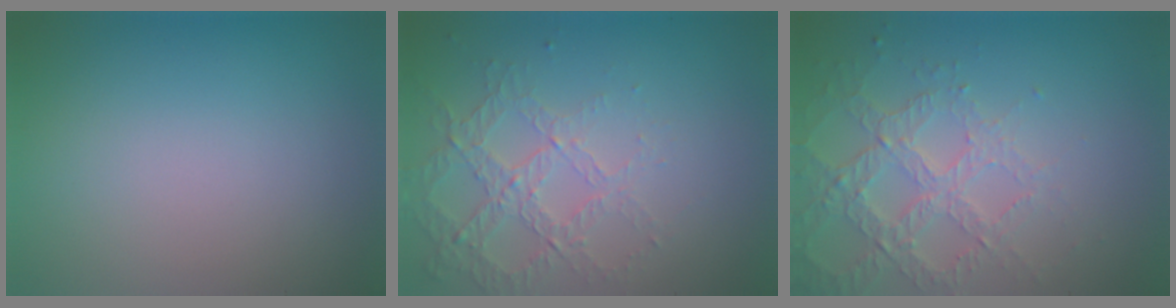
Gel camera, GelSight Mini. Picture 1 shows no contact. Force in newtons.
{"total": 4.3, "press": 2.9, "slide": 3.1}
{"total": 3.7, "press": 3.6, "slide": 0.5}